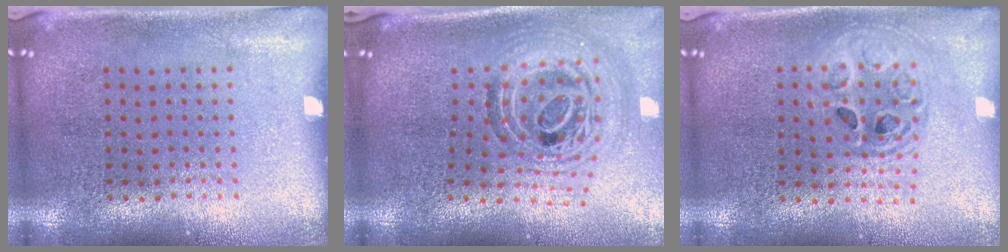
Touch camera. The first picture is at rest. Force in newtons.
{"total": 1.9, "press": 1.5, "slide": 1.1}
{"total": 1.8, "press": 1.5, "slide": 1.0}